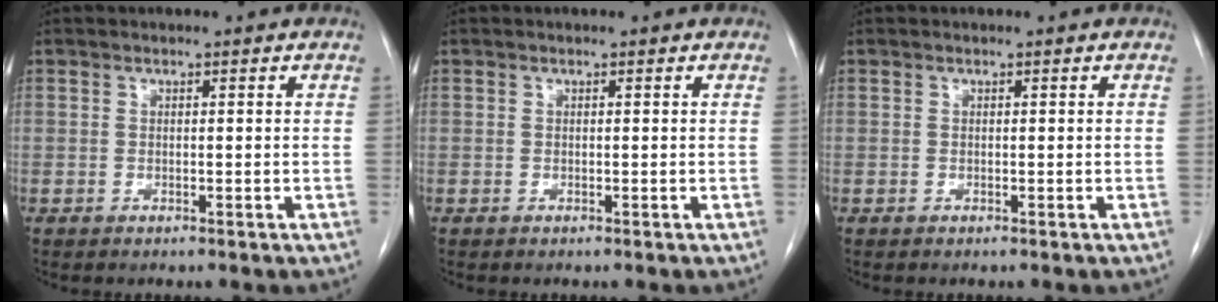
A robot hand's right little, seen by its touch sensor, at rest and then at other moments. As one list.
[{"total": 0.0}, {"total": 0.0}]